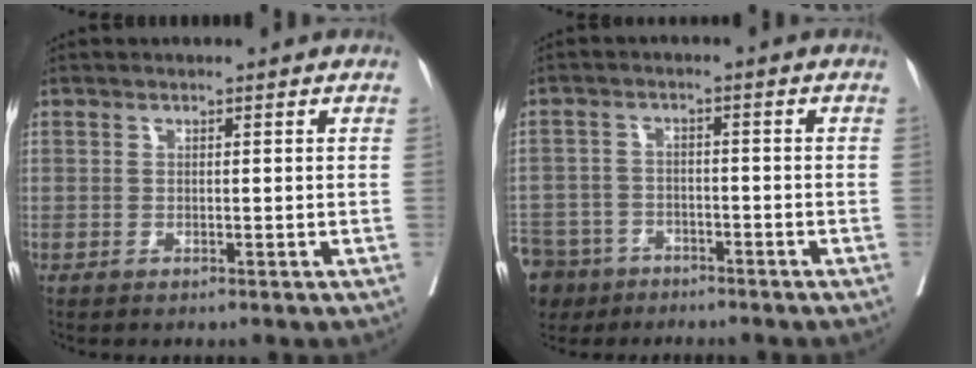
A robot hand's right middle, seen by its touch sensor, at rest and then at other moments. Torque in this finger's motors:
{"motor_torque": [1.23, -0.91, 1.05, 0.21]}